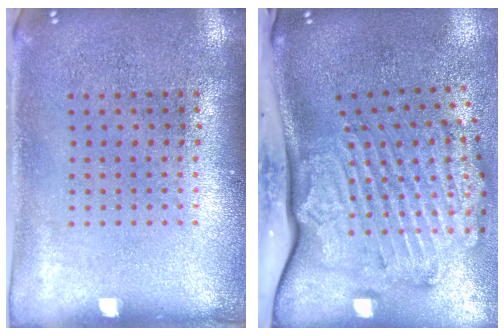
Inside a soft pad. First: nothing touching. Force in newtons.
{"total": 3.5, "press": 2.5, "slide": 2.5}